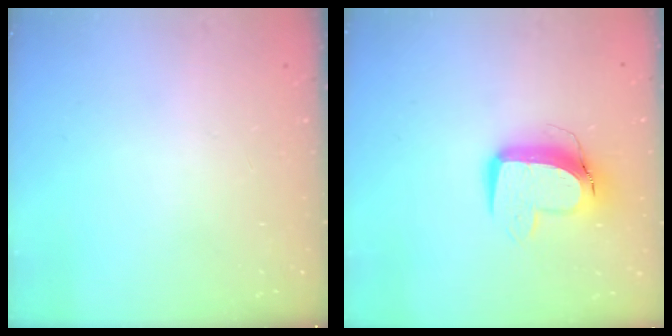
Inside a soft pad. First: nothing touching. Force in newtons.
{"total": 11.6, "press": 11.5, "slide": 1.3}